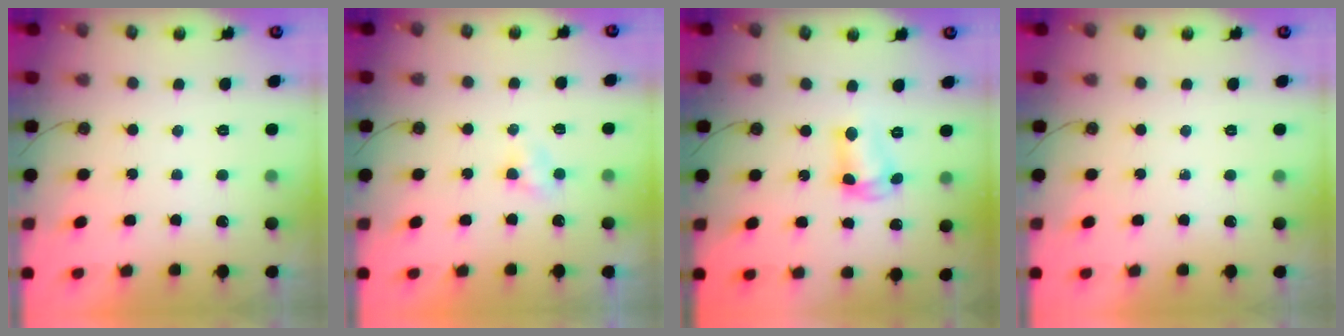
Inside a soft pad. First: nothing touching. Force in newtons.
{"total": 3.7, "press": 3.7, "slide": 0.3}
{"total": 6.7, "press": 6.7, "slide": 0.2}
{"total": 0.0}